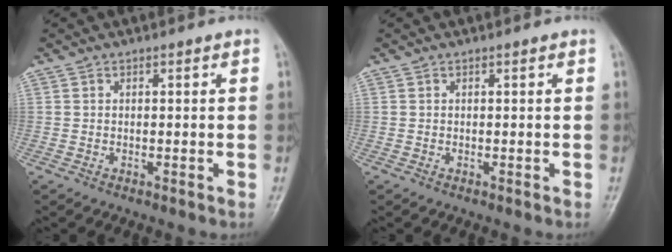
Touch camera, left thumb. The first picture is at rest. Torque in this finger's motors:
{"motor_torque": [0.00, 0.00, -0.03, 0.01, 0.00]}